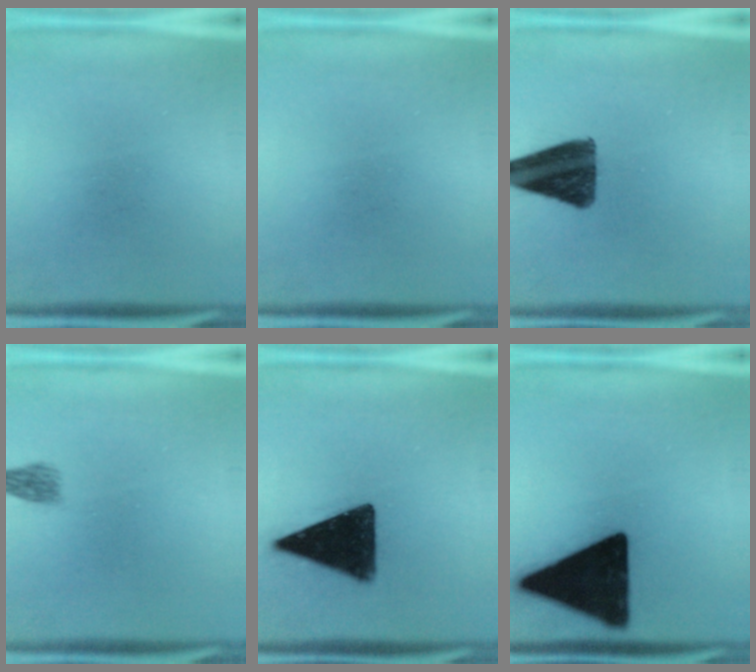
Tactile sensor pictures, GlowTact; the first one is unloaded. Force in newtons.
{"total": 0.0}
{"total": 12.5}
{"total": 1.9}
{"total": 15.9}
{"total": 19.6}